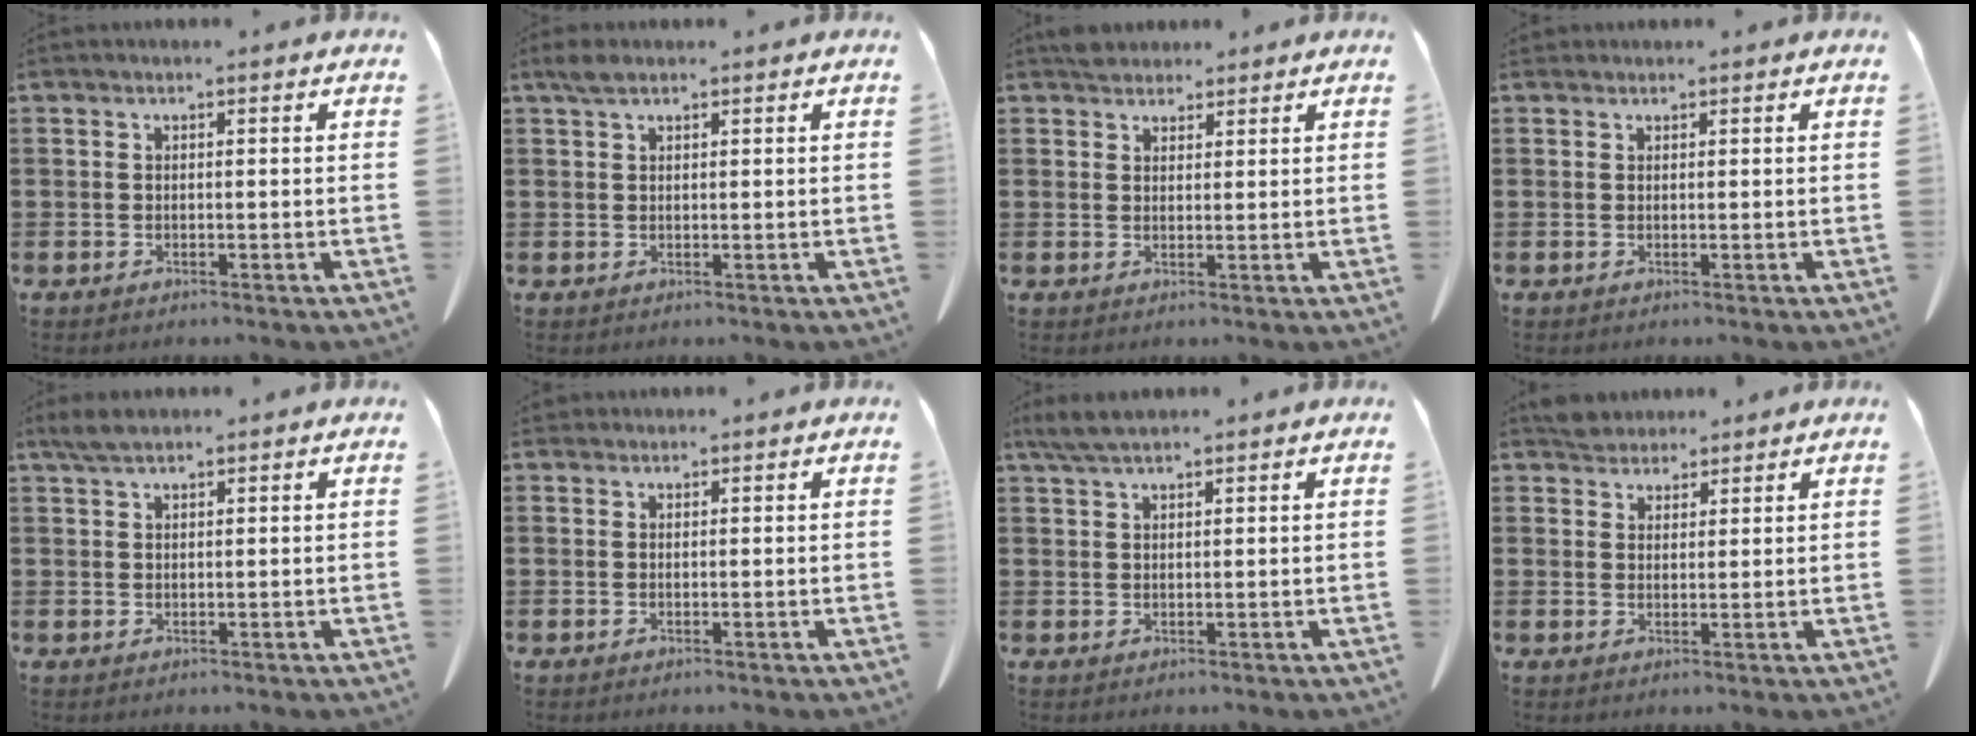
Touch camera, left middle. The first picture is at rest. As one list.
[{"total": 1.8, "force": [1.3, 0.8, 1.0], "torque": [-0.025, 0.002, 0.025]}, {"total": 2.6, "force": [2.4, 1.0, 0.2], "torque": [-0.003, 0.000, 0.047]}, {"total": 0.6, "force": [0.5, 0.2, 0.1], "torque": [-0.003, 0.000, 0.011]}, {"total": 2.8, "force": [2.0, 0.7, 1.8], "torque": [-0.040, 0.001, 0.040]}, {"total": 0.8, "force": [0.7, 0.3, 0.1], "torque": [-0.004, 0.000, 0.015]}, {"total": 3.5, "force": [2.7, 0.8, 2.2], "torque": [-0.050, -0.002, 0.052]}, {"total": 3.5, "force": [3.2, 1.2, 0.3], "torque": [-0.009, -0.004, 0.063]}]